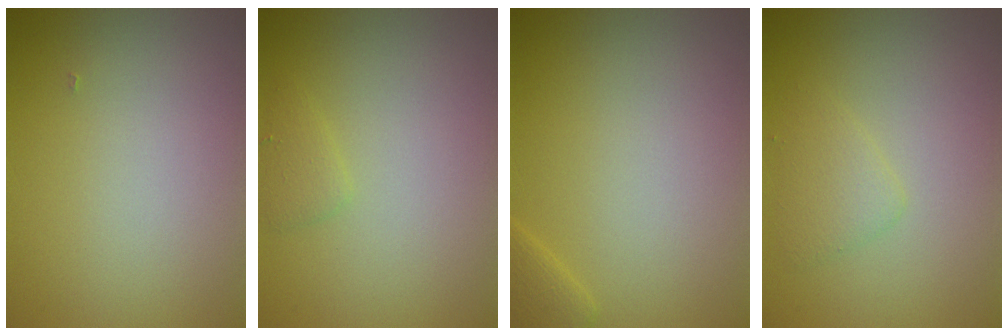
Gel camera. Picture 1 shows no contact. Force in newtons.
{"total": 1.1, "press": 1.1, "slide": 0.0}
{"total": 1.4, "press": 1.4, "slide": 0.1}
{"total": 1.6, "press": 1.6, "slide": 0.1}